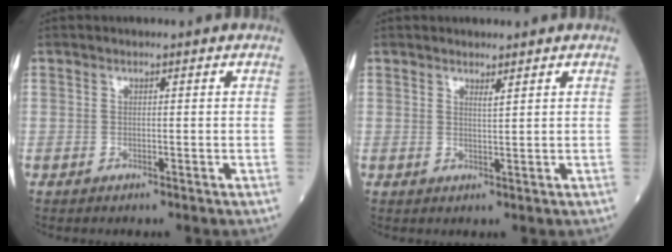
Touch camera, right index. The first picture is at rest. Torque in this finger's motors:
{"motor_torque": [-0.02, -0.01, -0.06, -0.01]}